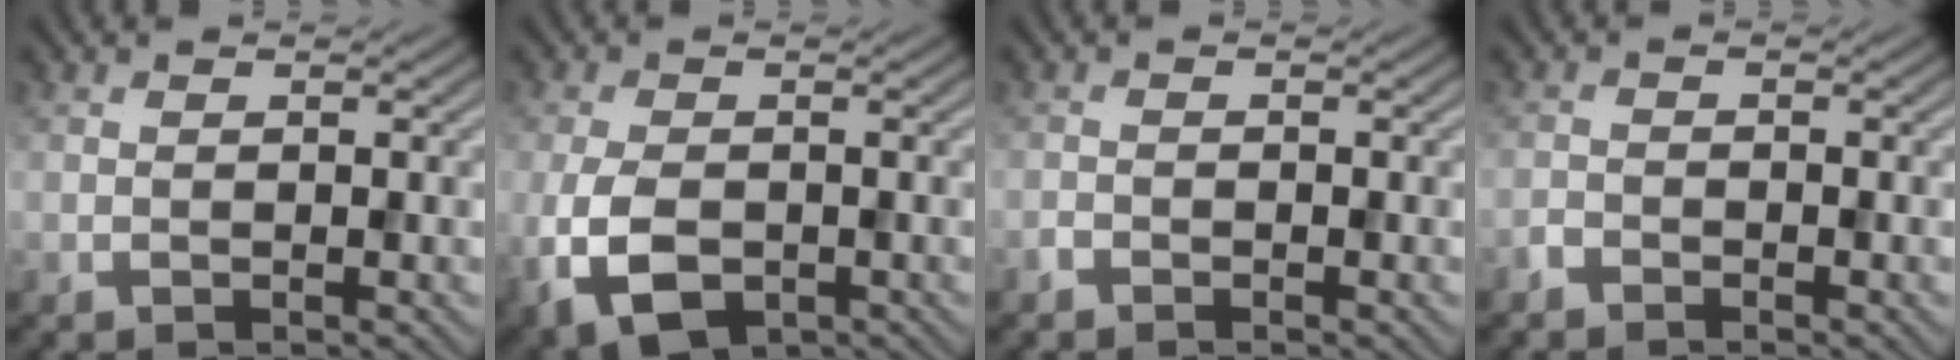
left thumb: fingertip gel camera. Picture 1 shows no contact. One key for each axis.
{"total": 6.8, "fx": -2.3, "fy": 4.1, "fz": 4.9, "tx": -0.118, "ty": -0.023, "tz": -0.043}
{"total": 0.8, "fx": -0.8, "fy": 0.3, "fz": 0.2, "tx": -0.004, "ty": 0.000, "tz": -0.017}
{"total": 1.2, "fx": -1.1, "fy": 0.4, "fz": 0.3, "tx": -0.006, "ty": 0.000, "tz": -0.028}